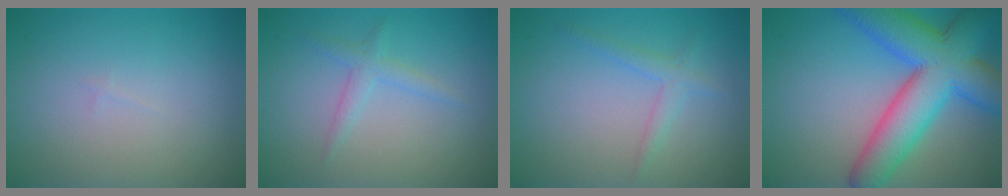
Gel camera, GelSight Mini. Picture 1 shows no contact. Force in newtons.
{"total": 1.7, "press": 1.7, "slide": 0.0}
{"total": 1.6, "press": 1.6, "slide": 0.2}
{"total": 10.8, "press": 10.8, "slide": 0.4}